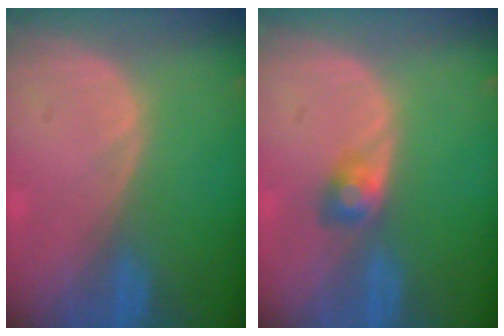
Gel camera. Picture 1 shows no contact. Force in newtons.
{"total": 2.3, "press": 2.3, "slide": 0.2}